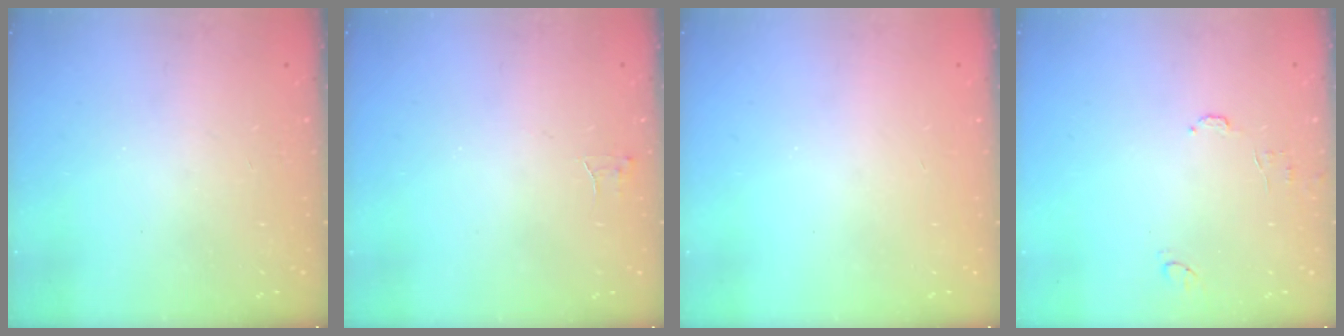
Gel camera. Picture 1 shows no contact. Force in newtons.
{"total": 2.8, "press": 2.8, "slide": 0.2}
{"total": 0.0}
{"total": 6.4, "press": 6.4, "slide": 0.6}